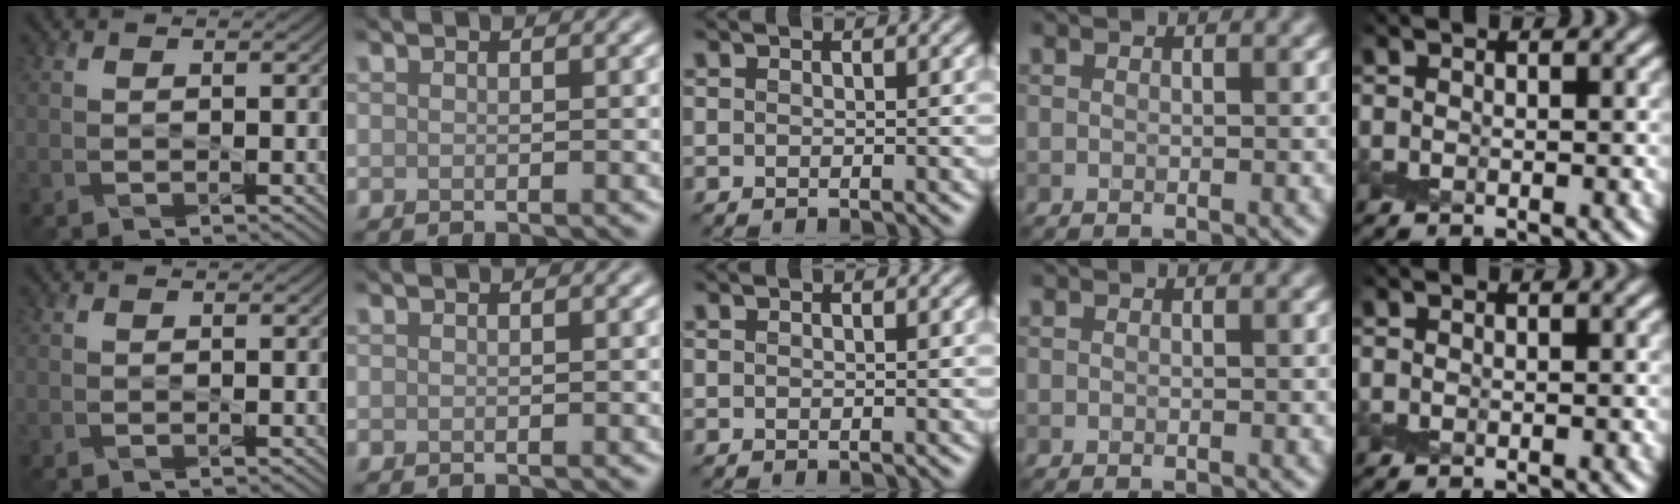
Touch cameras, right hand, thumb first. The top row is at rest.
{}